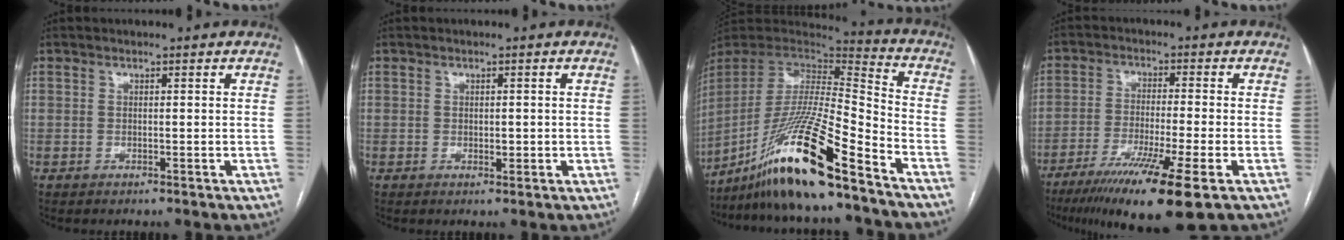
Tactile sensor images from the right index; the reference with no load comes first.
{"total": 1.2, "force": [0.0, 0.7, 1.0], "torque": [-0.013, 0.000, 0.004]}
{"total": 22.5, "force": [-16.1, 0.6, 15.7], "torque": [-0.329, -0.028, -0.299]}
{"total": 13.8, "force": [-8.4, 0.0, 10.9], "torque": [-0.188, -0.039, -0.141]}